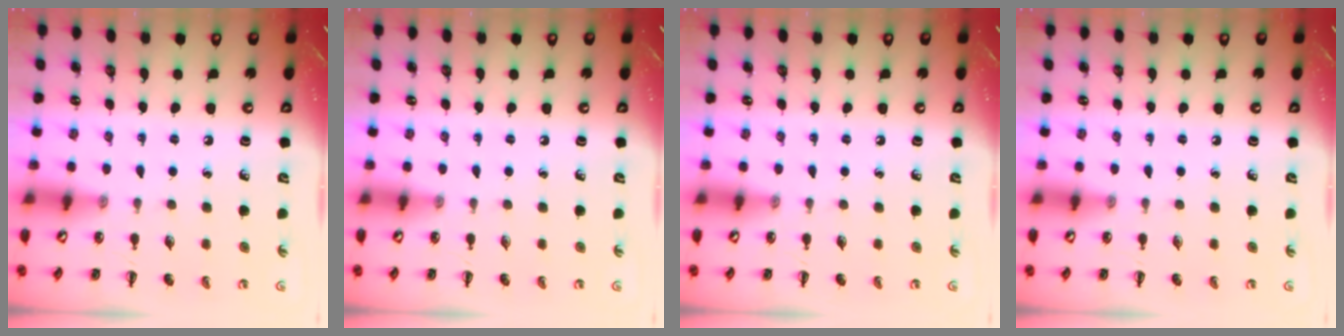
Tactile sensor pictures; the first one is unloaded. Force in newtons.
{"total": 0.0}
{"total": 0.0}
{"total": 0.0}